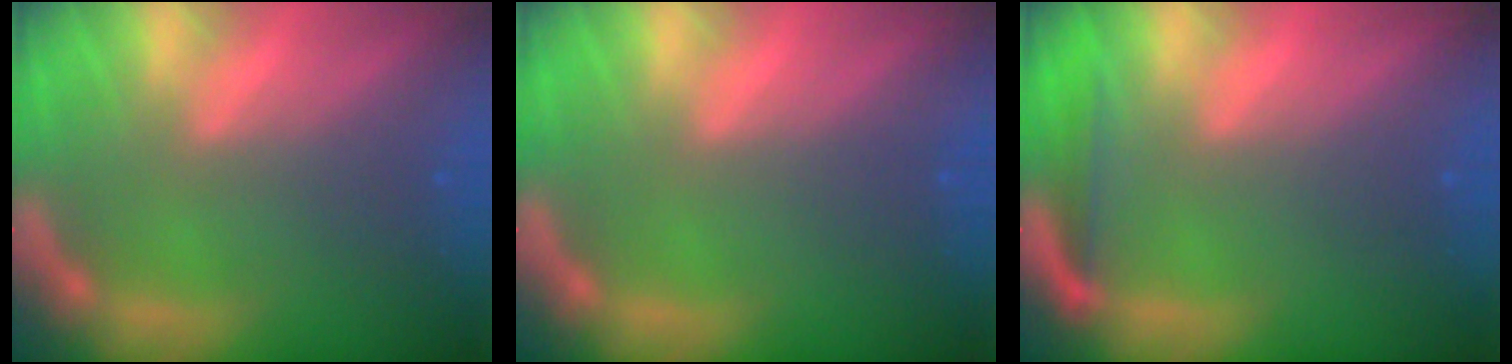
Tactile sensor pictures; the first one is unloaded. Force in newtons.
{"total": 0.0}
{"total": 2.5}